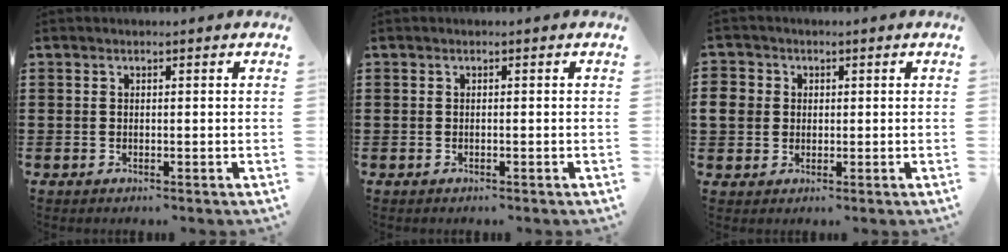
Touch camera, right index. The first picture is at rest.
{"total": 0.0}
{"total": 3.8, "force": [0.4, 3.5, 1.2], "torque": [-0.044, 0.009, 0.005]}